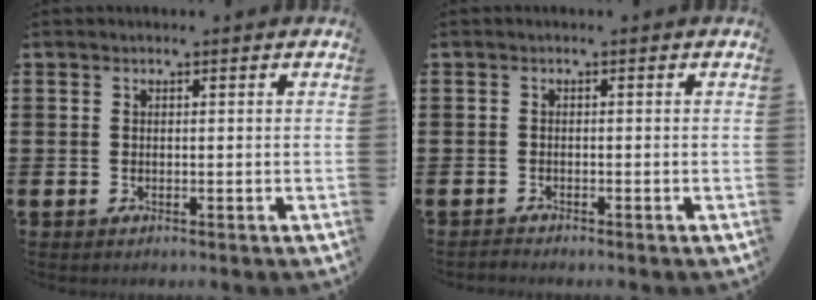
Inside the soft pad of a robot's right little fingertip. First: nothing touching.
{"total": 0.6, "force": [-0.6, 0.0, -0.1], "torque": [-0.001, -0.002, -0.013]}